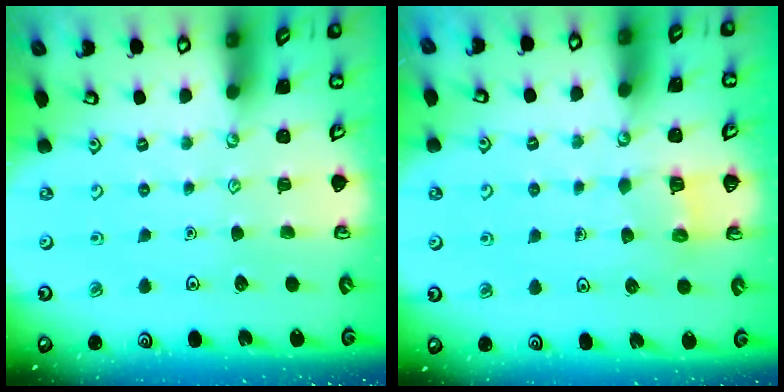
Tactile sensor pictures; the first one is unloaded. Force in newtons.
{"total": 3.8, "press": 3.8, "slide": 0.4}